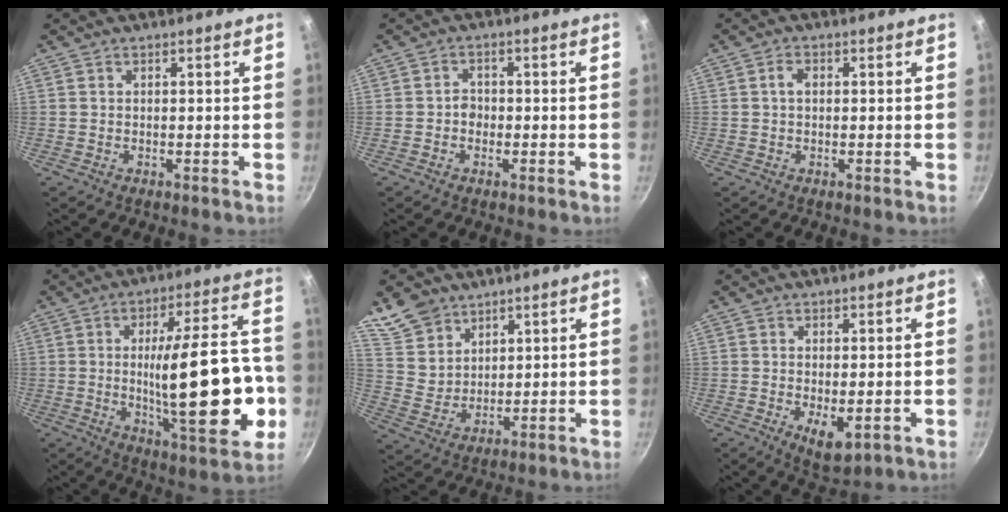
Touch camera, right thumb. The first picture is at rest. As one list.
[{"total": 2.3, "force": [-0.6, 1.9, 1.0], "torque": [-0.001, 0.011, -0.013]}, {"total": 1.7, "force": [0.3, 1.2, 1.2], "torque": [-0.020, 0.005, 0.003]}, {"total": 24.3, "force": [-3.5, 7.4, 22.9], "torque": [-0.309, 0.008, -0.042]}, {"total": 9.1, "force": [6.4, 5.9, 2.6], "torque": [-0.025, -0.019, 0.135]}, {"total": 5.9, "force": [-1.2, 2.8, 5.1], "torque": [-0.074, -0.013, -0.008]}]